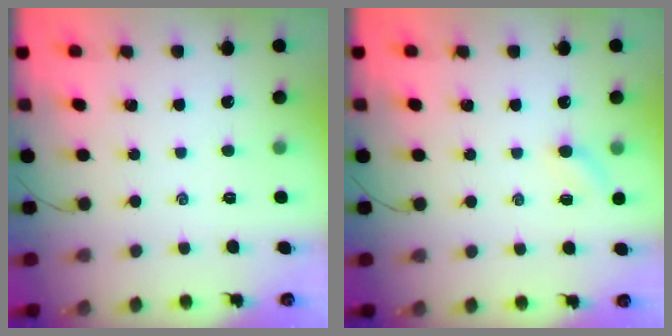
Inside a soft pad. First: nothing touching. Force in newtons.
{"total": 3.4, "press": 3.2, "slide": 1.1}